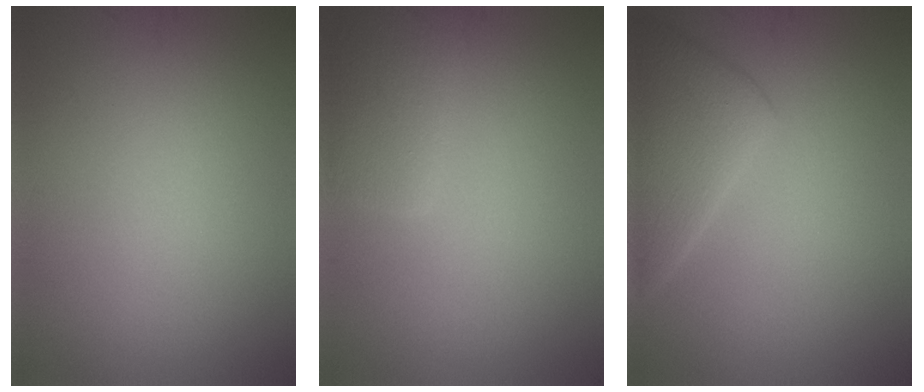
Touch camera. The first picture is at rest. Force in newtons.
{"total": 3.6, "press": 3.6, "slide": 0.2}
{"total": 5.4, "press": 5.4, "slide": 0.3}